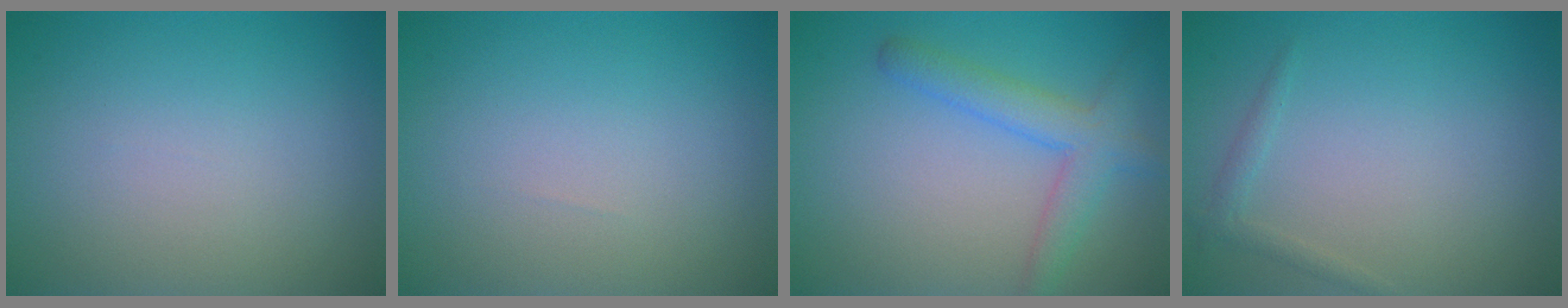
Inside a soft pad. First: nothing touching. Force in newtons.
{"total": 0.0}
{"total": 3.7, "press": 3.7, "slide": 0.2}
{"total": 1.1, "press": 1.1, "slide": 0.0}